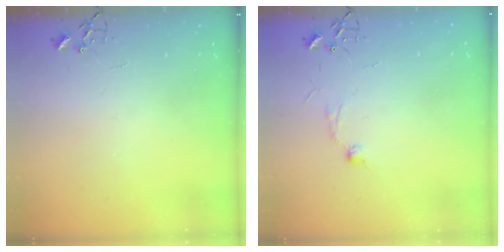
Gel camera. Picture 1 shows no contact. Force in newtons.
{"total": 7.2, "press": 7.2, "slide": 0.8}